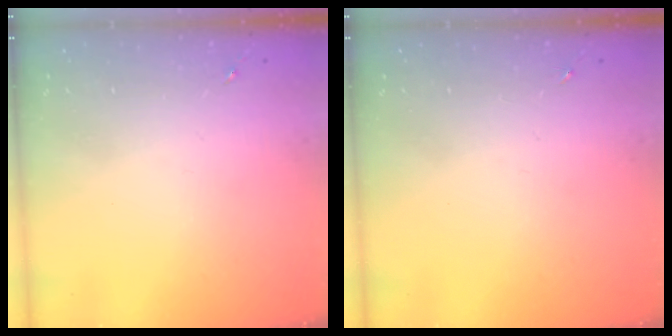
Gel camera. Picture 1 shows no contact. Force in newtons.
{"total": 0.0}